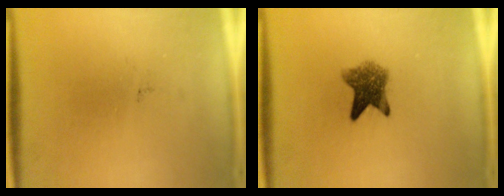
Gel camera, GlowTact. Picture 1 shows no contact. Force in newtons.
{"total": 5.9}